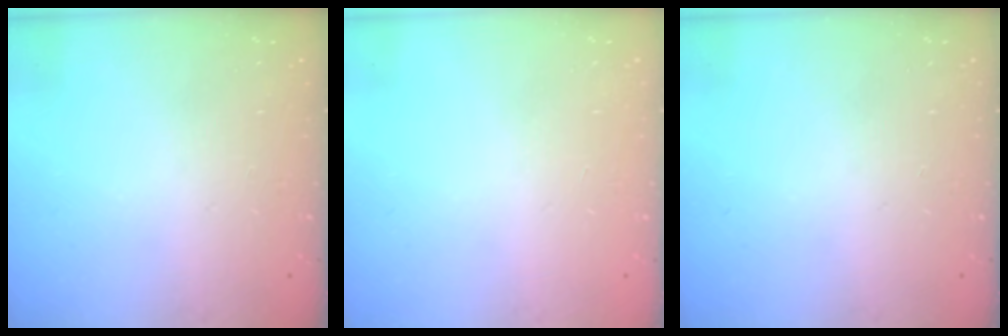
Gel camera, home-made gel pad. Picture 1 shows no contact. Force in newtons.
{"total": 0.0}
{"total": 0.0}